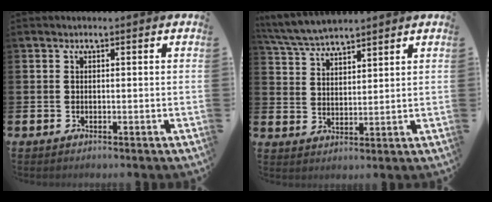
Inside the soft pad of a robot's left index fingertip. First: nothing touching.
{"total": 5.2, "force": [5.1, 0.6, 0.8], "torque": [-0.039, -0.020, 0.095]}